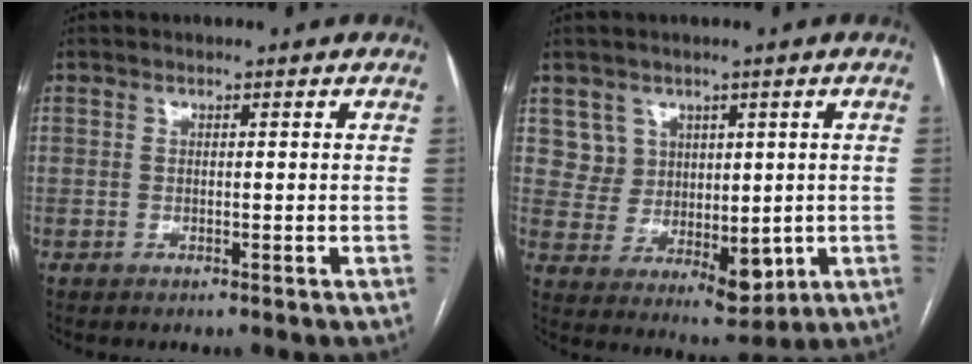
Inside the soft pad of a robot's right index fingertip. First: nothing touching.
{"total": 8.0, "force": [3.1, 7.0, 2.3], "torque": [-0.042, 0.016, 0.081]}